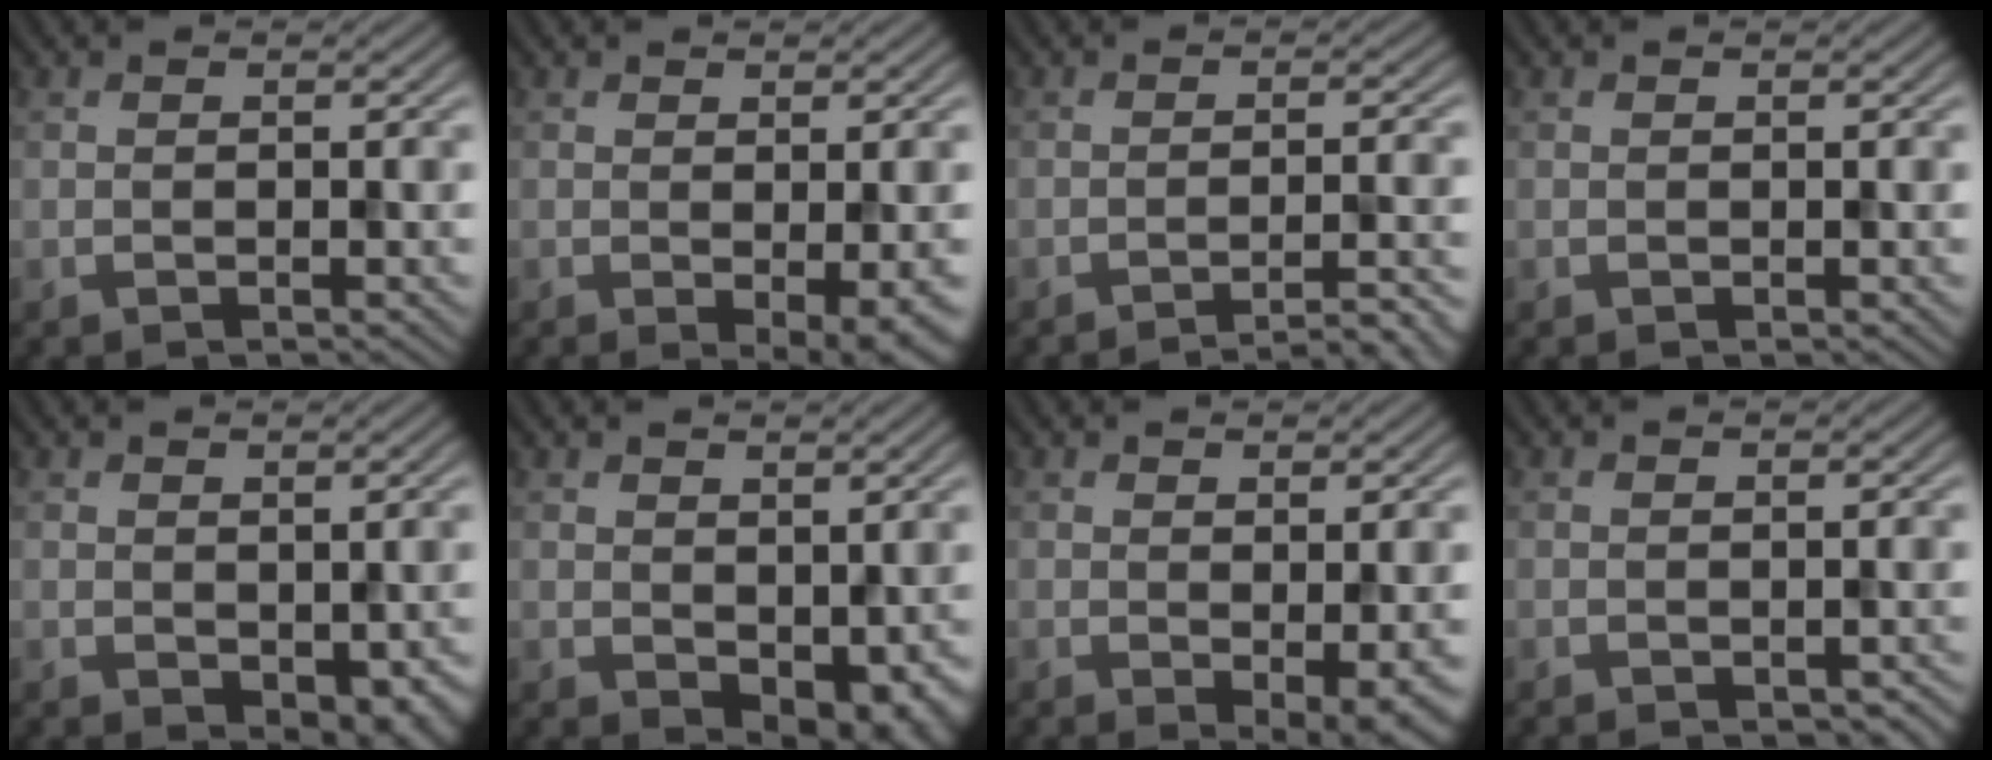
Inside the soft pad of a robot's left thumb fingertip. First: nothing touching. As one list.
[{"total": 4.0, "force": [-0.8, 0.8, 3.8], "torque": [-0.059, -0.009, -0.006]}, {"total": 4.7, "force": [-3.6, 0.5, 3.0], "torque": [-0.039, 0.019, -0.067]}, {"total": 0.0}, {"total": 3.7, "force": [-1.0, 2.2, 2.8], "torque": [-0.038, -0.014, -0.004]}, {"total": 4.7, "force": [-0.1, 3.0, 3.6], "torque": [-0.055, -0.016, 0.011]}, {"total": 3.6, "force": [-0.5, 0.9, 3.4], "torque": [-0.054, -0.008, -0.003]}, {"total": 1.3, "force": [-1.0, 0.4, 0.7], "torque": [-0.008, -0.001, -0.009]}]